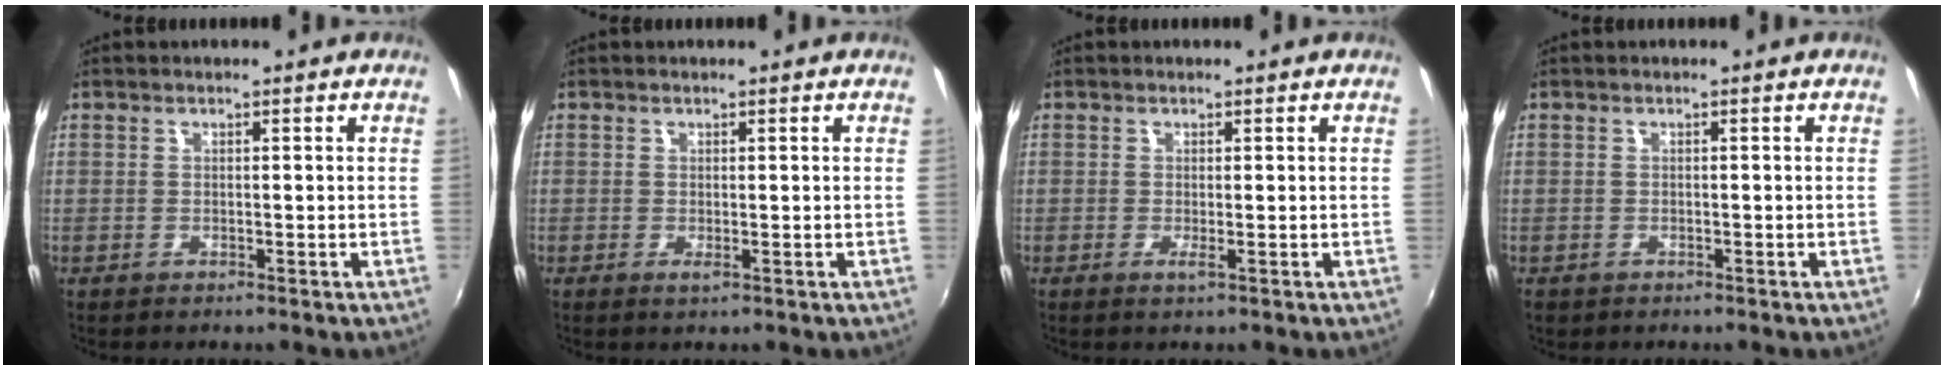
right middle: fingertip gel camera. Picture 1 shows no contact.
{"total": 0.8, "force": [0.1, -0.1, 0.8], "torque": [-0.014, -0.001, 0.000]}
{"total": 1.0, "force": [-0.2, -0.3, 0.9], "torque": [-0.018, -0.003, -0.003]}
{"total": 0.8, "force": [-0.5, 0.6, 0.3], "torque": [-0.008, -0.002, -0.007]}